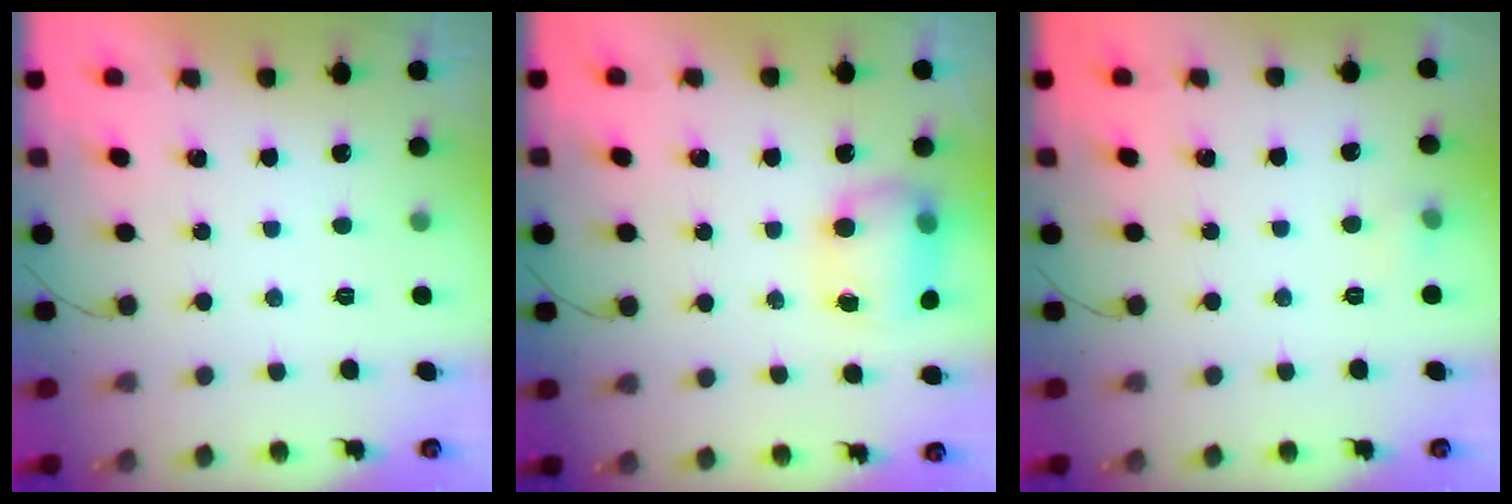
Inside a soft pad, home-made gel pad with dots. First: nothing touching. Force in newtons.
{"total": 8.0, "press": 8.0, "slide": 0.5}
{"total": 7.9, "press": 4.1, "slide": 6.8}